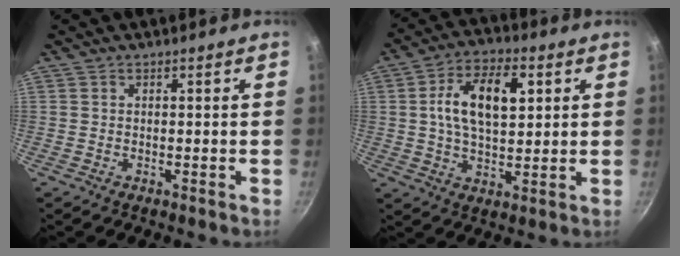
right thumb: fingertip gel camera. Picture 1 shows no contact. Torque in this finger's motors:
{"motor_torque": [0.17, 0.17, 0.92, -0.03, 0.12]}